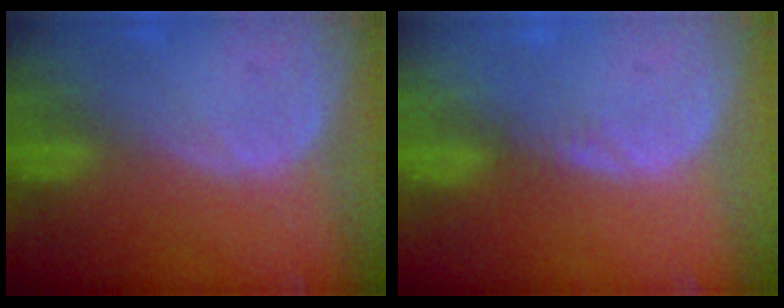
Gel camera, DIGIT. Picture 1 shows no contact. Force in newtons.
{"total": 0.8, "press": 0.8, "slide": 0.1}